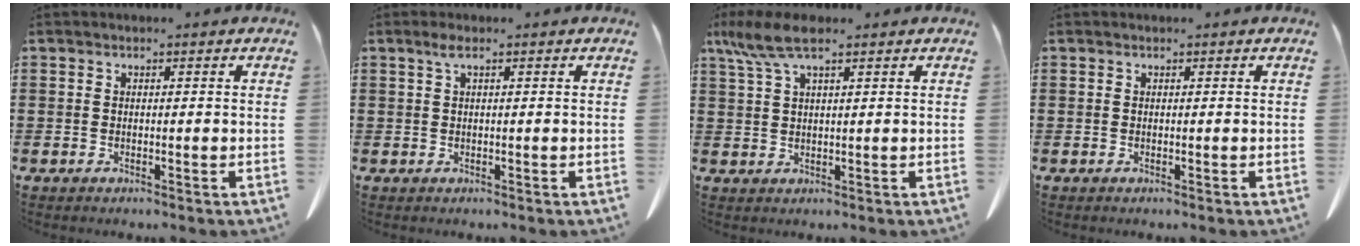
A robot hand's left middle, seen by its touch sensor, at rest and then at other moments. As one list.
[{"total": 1.4, "force": [0.5, 0.2, 1.3], "torque": [-0.027, 0.003, 0.008]}, {"total": 5.8, "force": [3.6, 1.4, 4.4], "torque": [-0.099, -0.002, 0.062]}, {"total": 0.0}]